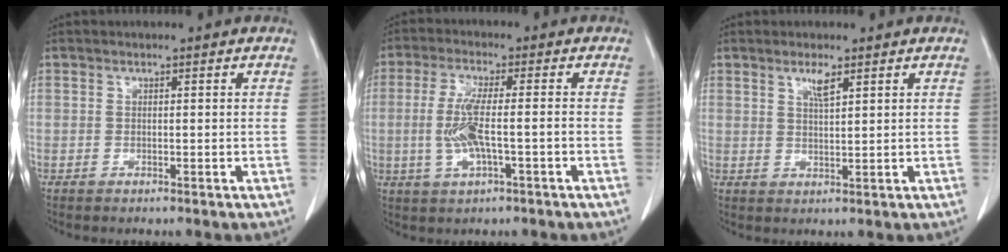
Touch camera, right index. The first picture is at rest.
{"total": 6.9, "force": [-1.2, 1.0, 6.8], "torque": [-0.146, -0.001, -0.024]}
{"total": 2.4, "force": [1.5, 0.0, 1.9], "torque": [-0.042, -0.002, 0.030]}